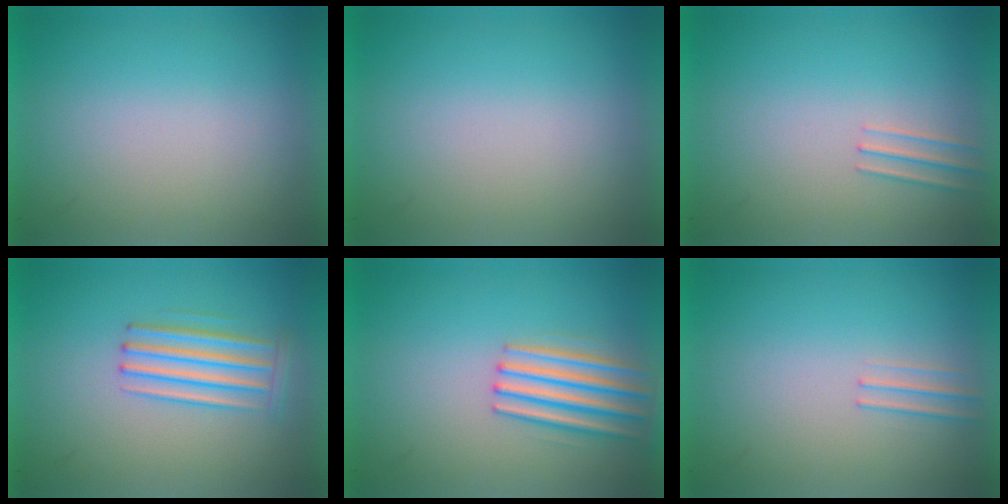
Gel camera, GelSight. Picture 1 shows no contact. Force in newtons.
{"total": 0.0}
{"total": 1.0}
{"total": 2.9}
{"total": 3.8}
{"total": 1.1}